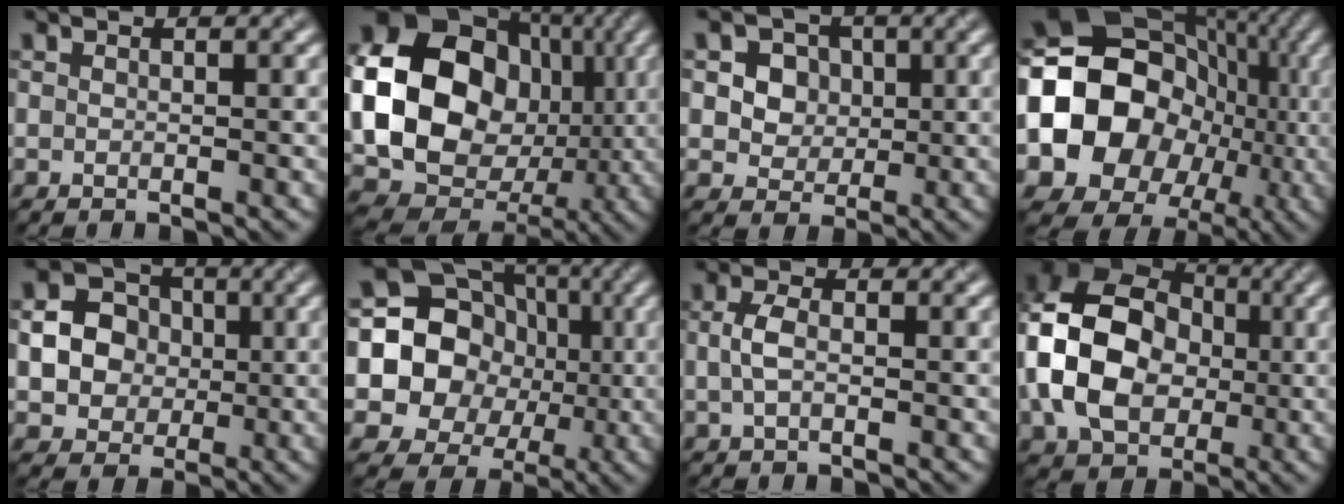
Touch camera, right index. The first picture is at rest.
{"total": 20.5, "force": [1.4, 17.7, 10.2], "torque": [-0.220, 0.000, 0.013]}
{"total": 5.6, "force": [1.9, 4.7, 2.5], "torque": [-0.042, 0.010, 0.029]}
{"total": 17.4, "force": [-1.3, 14.4, 9.7], "torque": [-0.182, -0.015, -0.024]}
{"total": 6.1, "force": [0.3, 5.6, 2.5], "torque": [-0.037, 0.019, -0.011]}
{"total": 16.4, "force": [1.0, 15.0, 6.4], "torque": [-0.141, 0.032, -0.019]}
{"total": 2.0, "force": [0.0, 1.0, 1.8], "torque": [-0.044, 0.002, -0.004]}
{"total": 13.7, "force": [-0.4, 10.5, 8.9], "torque": [-0.197, 0.005, -0.021]}